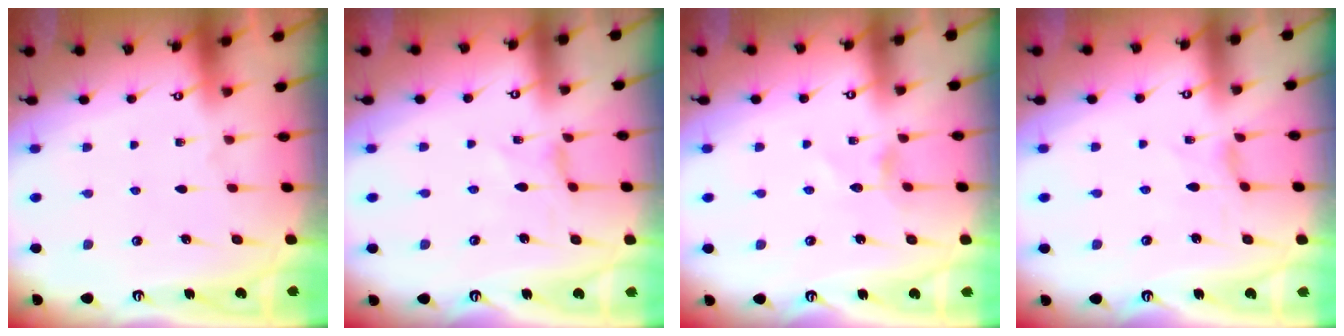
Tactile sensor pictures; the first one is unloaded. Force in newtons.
{"total": 0.0}
{"total": 2.7, "press": 2.7, "slide": 0.3}
{"total": 1.3, "press": 1.3, "slide": 0.3}